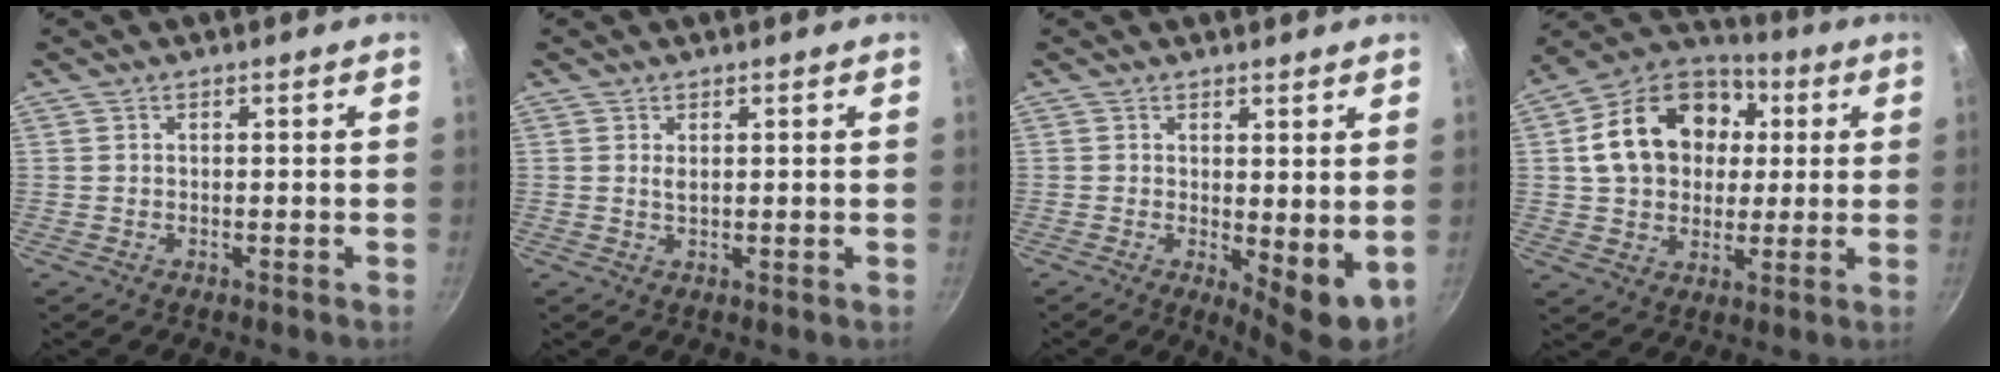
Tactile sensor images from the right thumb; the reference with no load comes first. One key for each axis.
{"total": 1.3, "fx": 0.5, "fy": 0.5, "fz": 1.1, "tx": -0.019, "ty": -0.004, "tz": 0.010}
{"total": 6.9, "fx": 0.6, "fy": 2.9, "fz": 6.2, "tx": -0.077, "ty": -0.015, "tz": 0.017}
{"total": 19.6, "fx": 3.6, "fy": 15.1, "fz": 11.9, "tx": -0.179, "ty": 0.028, "tz": 0.053}